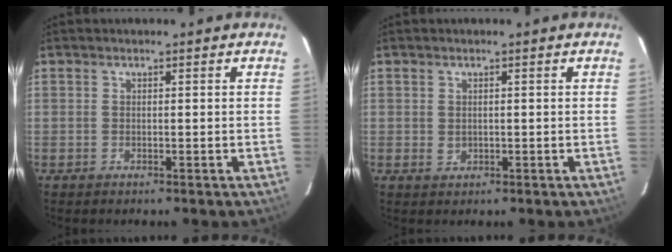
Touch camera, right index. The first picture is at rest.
{"total": 1.1, "force": [0.3, 0.9, 0.4], "torque": [-0.006, 0.002, 0.008]}